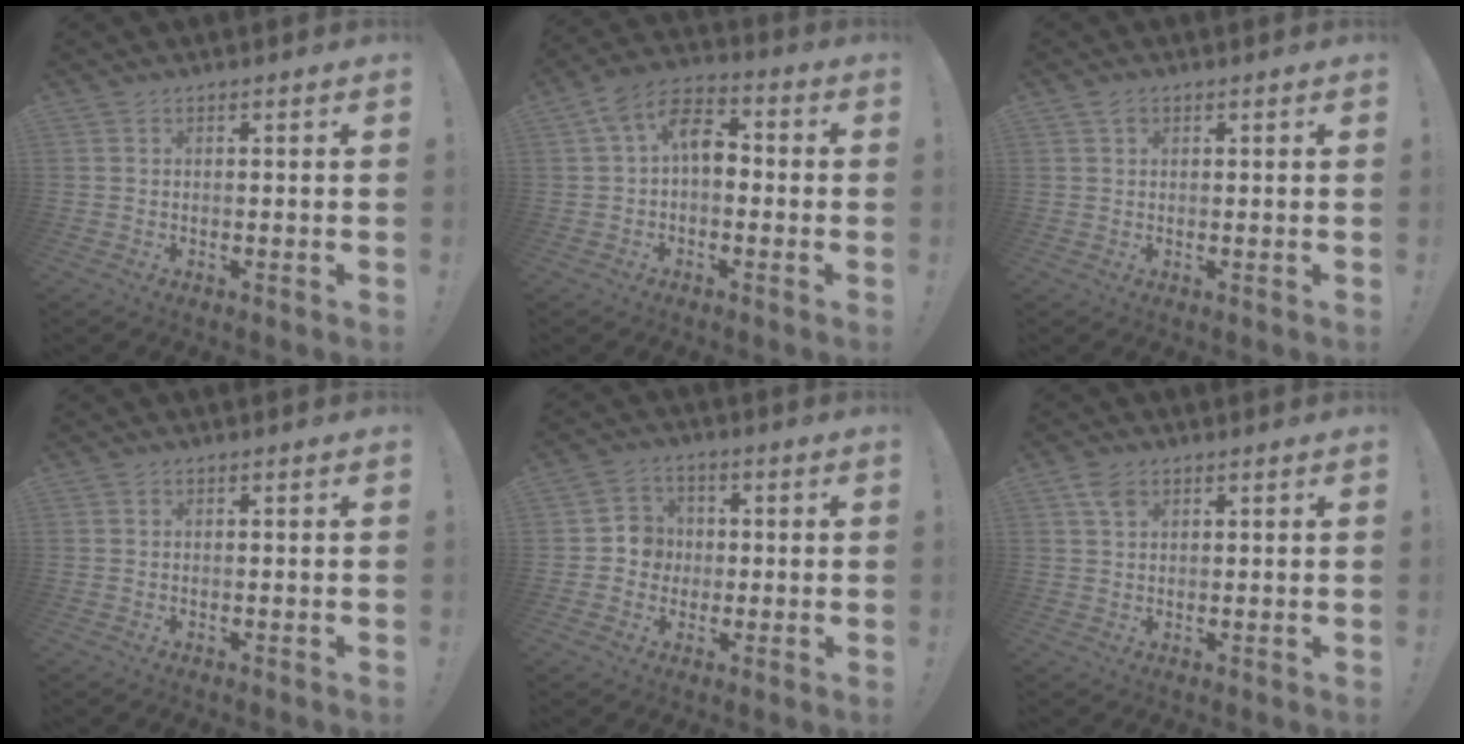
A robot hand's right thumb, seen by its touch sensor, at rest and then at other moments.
{"total": 10.3, "force": [0.4, 6.7, 7.9], "torque": [-0.140, 0.019, 0.014]}
{"total": 1.3, "force": [0.7, 0.9, 0.5], "torque": [-0.005, 0.000, 0.012]}
{"total": 0.0}
{"total": 6.9, "force": [-0.8, 6.6, 1.5], "torque": [-0.022, 0.013, -0.010]}
{"total": 3.8, "force": [2.1, 2.2, 2.3], "torque": [-0.047, 0.000, 0.040]}